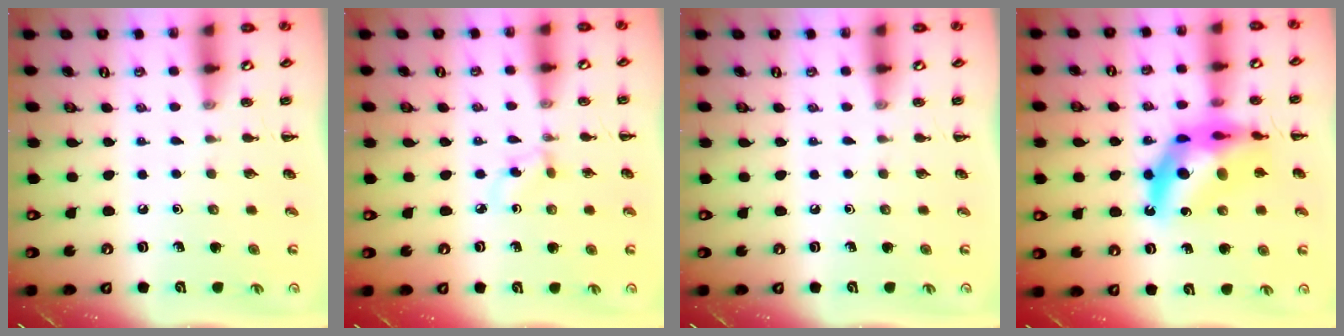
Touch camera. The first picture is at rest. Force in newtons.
{"total": 2.9, "press": 2.6, "slide": 1.2}
{"total": 0.0}
{"total": 15.6, "press": 15.0, "slide": 4.5}